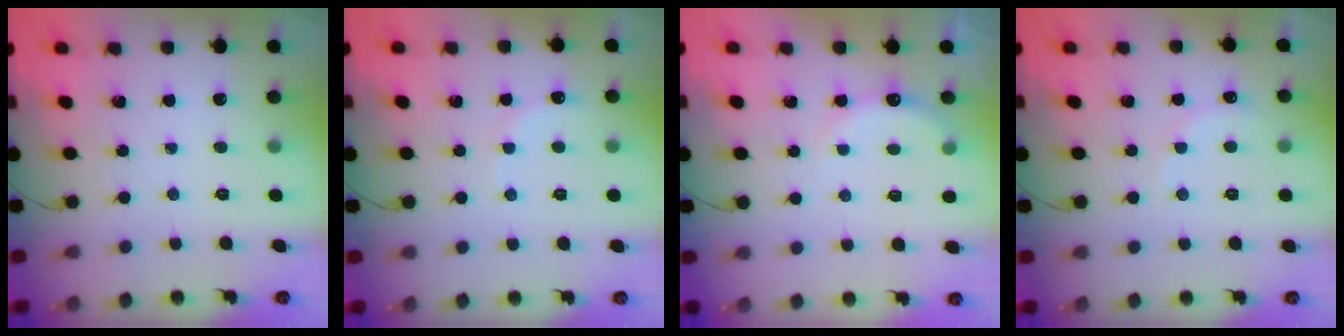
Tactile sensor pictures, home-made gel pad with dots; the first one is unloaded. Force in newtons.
{"total": 5.9, "press": 5.8, "slide": 0.8}
{"total": 5.6, "press": 5.5, "slide": 1.3}
{"total": 6.8, "press": 6.7, "slide": 1.2}